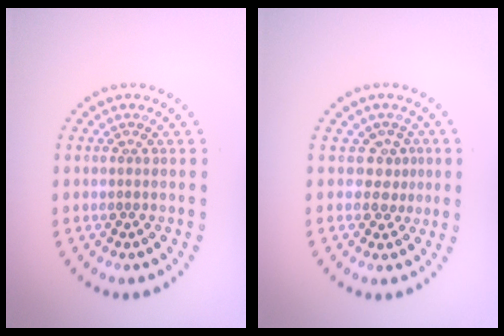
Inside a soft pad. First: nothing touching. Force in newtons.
{"total": 2.0, "press": 1.4, "slide": 1.5}